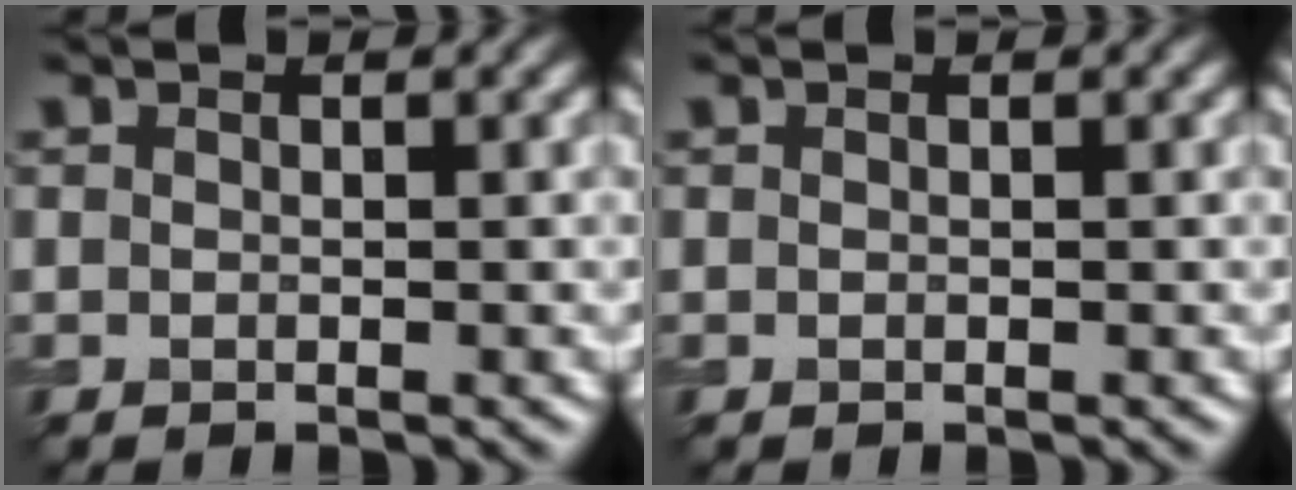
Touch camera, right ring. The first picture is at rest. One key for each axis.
{"total": 0.0}